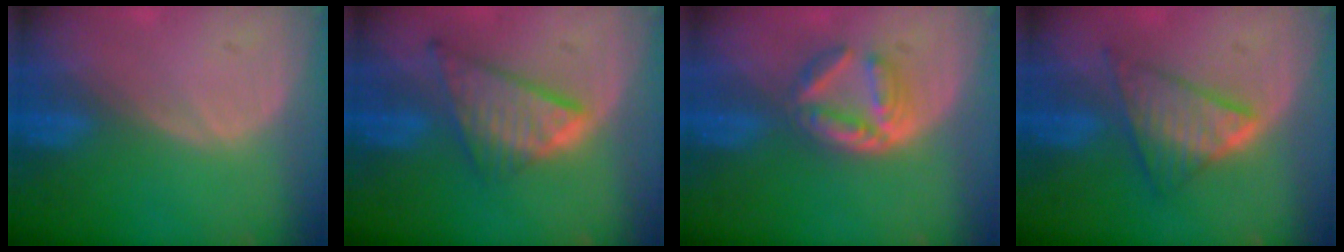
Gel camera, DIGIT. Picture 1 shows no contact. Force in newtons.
{"total": 8.6, "press": 7.3, "slide": 4.5}
{"total": 6.2, "press": 5.4, "slide": 3.0}
{"total": 6.7, "press": 6.6, "slide": 0.3}